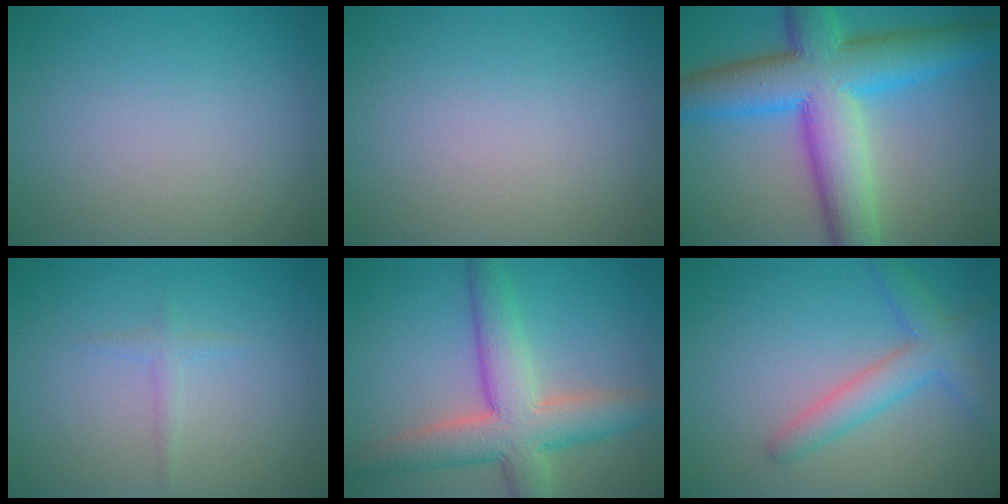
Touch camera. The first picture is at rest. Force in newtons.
{"total": 0.0}
{"total": 11.9, "press": 11.9, "slide": 0.2}
{"total": 1.0, "press": 1.0, "slide": 0.1}
{"total": 7.4, "press": 7.4, "slide": 0.7}
{"total": 3.7, "press": 3.7, "slide": 0.2}